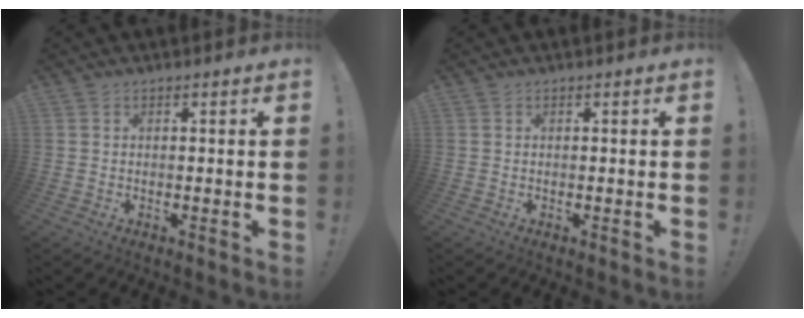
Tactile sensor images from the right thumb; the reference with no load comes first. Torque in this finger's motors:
{"motor_torque": [0.00, 0.00, 0.02, 0.00, 0.01]}